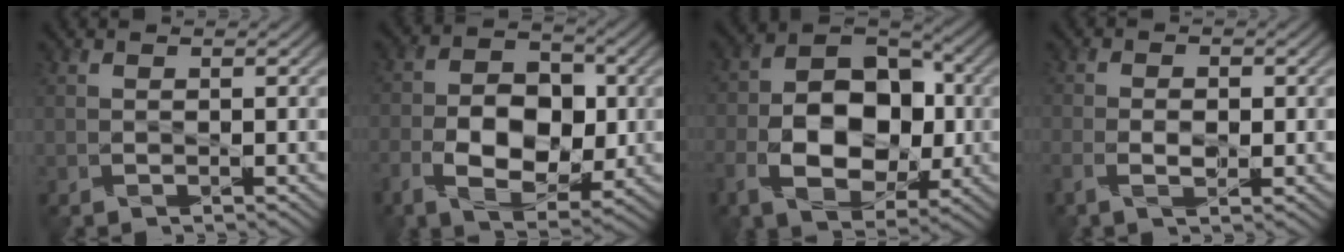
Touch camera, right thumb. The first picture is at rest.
{"total": 10.3, "force": [-2.1, 6.5, 7.7], "torque": [-0.144, -0.002, -0.042]}
{"total": 13.5, "force": [-2.5, 8.9, 9.8], "torque": [-0.174, -0.005, -0.049]}
{"total": 3.4, "force": [-1.0, 1.7, 2.8], "torque": [-0.059, 0.000, -0.023]}